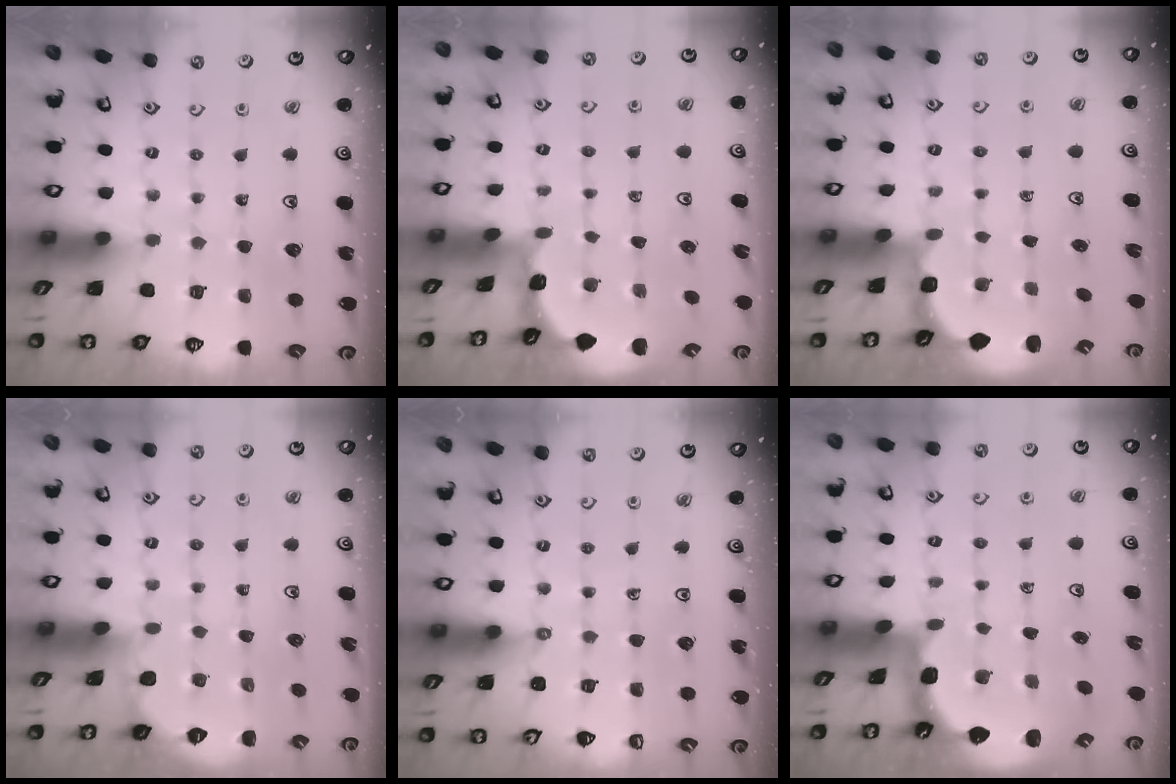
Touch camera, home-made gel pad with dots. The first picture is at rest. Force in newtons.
{"total": 1.2, "press": 1.2, "slide": 0.1}
{"total": 2.7, "press": 2.1, "slide": 1.7}
{"total": 0.0}
{"total": 3.8, "press": 3.6, "slide": 1.2}
{"total": 2.4, "press": 1.7, "slide": 1.6}